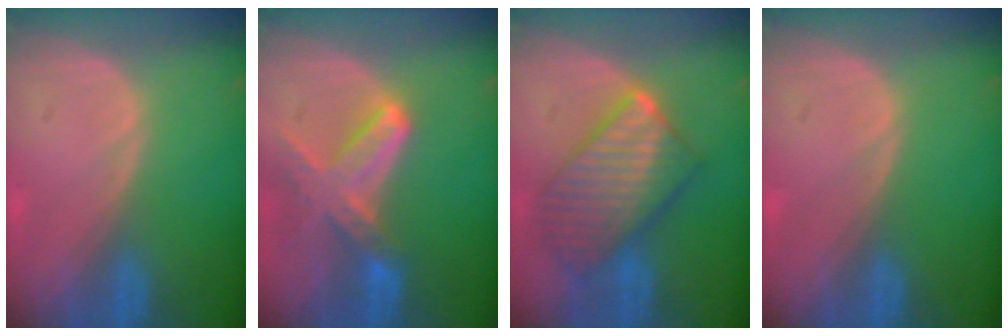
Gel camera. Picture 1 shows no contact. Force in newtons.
{"total": 8.0, "press": 7.0, "slide": 3.8}
{"total": 9.8, "press": 9.8, "slide": 0.9}
{"total": 0.0}